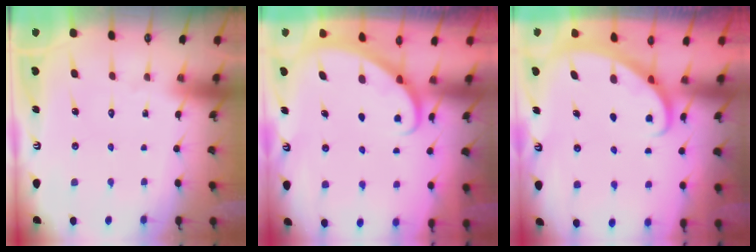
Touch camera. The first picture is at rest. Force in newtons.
{"total": 3.3, "press": 3.3, "slide": 0.2}
{"total": 2.7, "press": 2.7, "slide": 0.1}